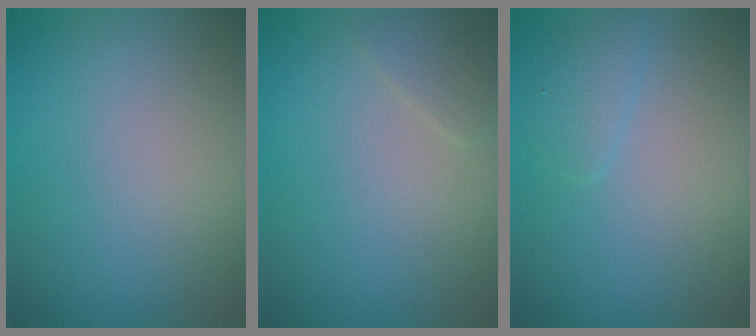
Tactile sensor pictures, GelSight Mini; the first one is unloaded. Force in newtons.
{"total": 1.2, "press": 1.2, "slide": 0.0}
{"total": 1.4, "press": 1.4, "slide": 0.1}